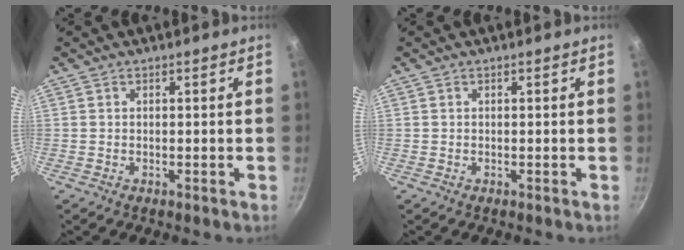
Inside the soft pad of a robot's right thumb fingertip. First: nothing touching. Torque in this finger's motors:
{"motor_torque": [-0.01, 0.00, -0.01, 0.01, 0.01]}